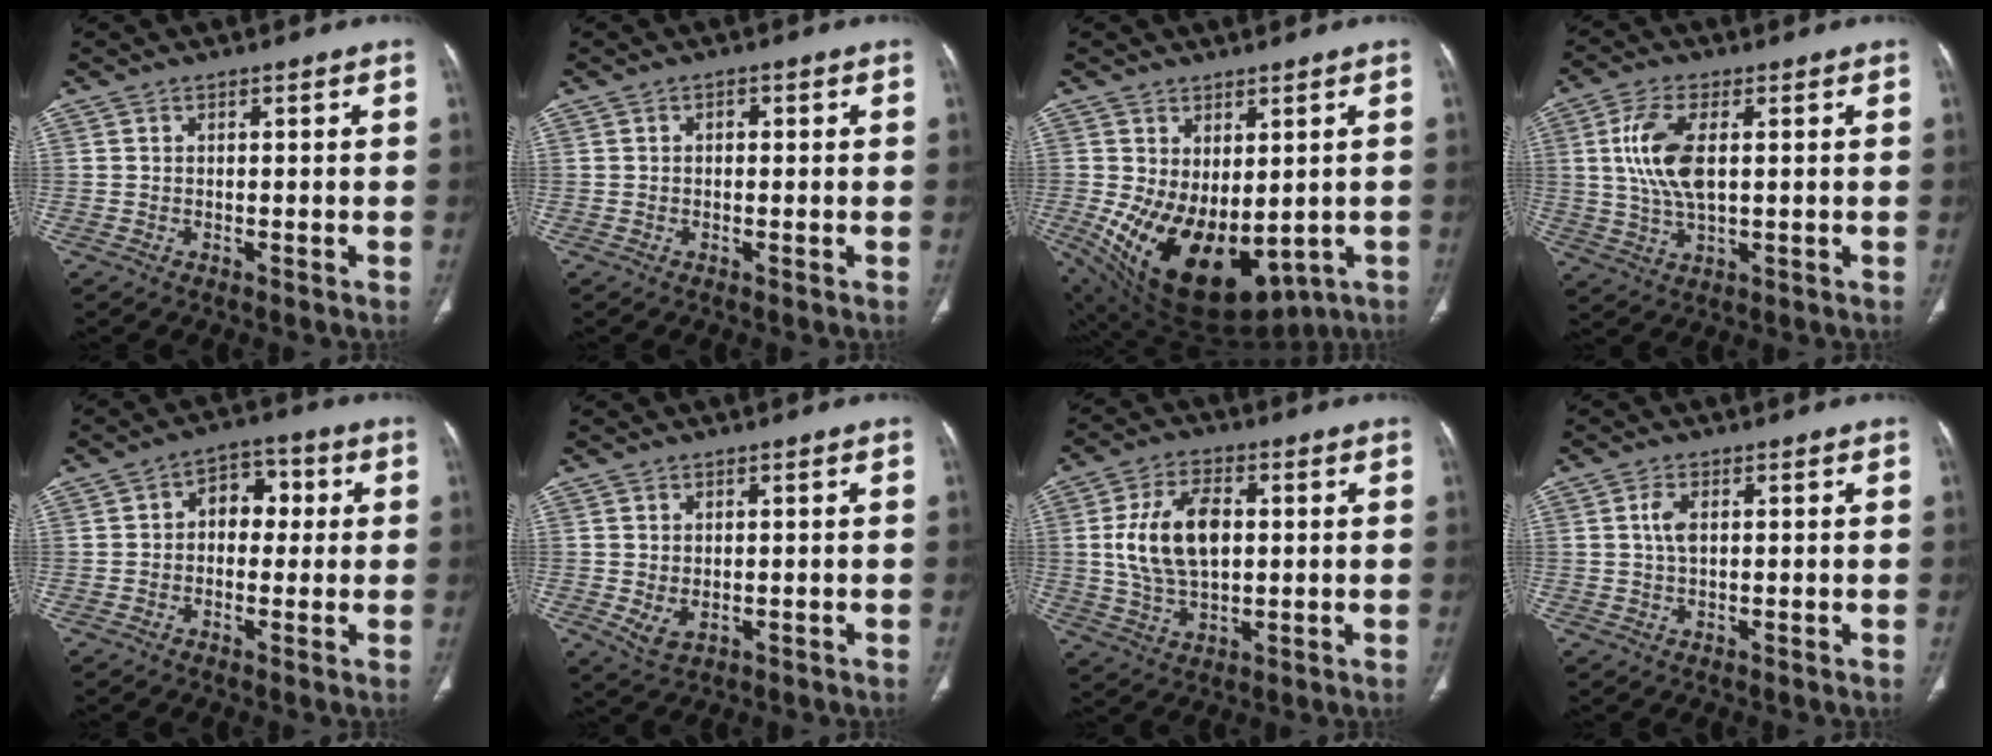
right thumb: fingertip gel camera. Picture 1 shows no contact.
{"total": 1.0, "force": [0.1, 0.7, 0.7], "torque": [-0.004, 0.005, -0.001]}
{"total": 19.4, "force": [-3.8, 11.5, 15.2], "torque": [-0.251, -0.016, -0.018]}
{"total": 10.3, "force": [1.7, 4.7, 9.0], "torque": [-0.196, -0.002, 0.035]}
{"total": 7.0, "force": [0.7, 4.9, 4.9], "torque": [-0.031, 0.021, 0.002]}
{"total": 3.5, "force": [-0.4, 2.3, 2.5], "torque": [-0.046, -0.006, 0.005]}
{"total": 12.8, "force": [1.4, 7.3, 10.4], "torque": [-0.189, 0.002, 0.030]}
{"total": 2.7, "force": [0.5, 1.3, 2.4], "torque": [-0.054, 0.004, 0.010]}